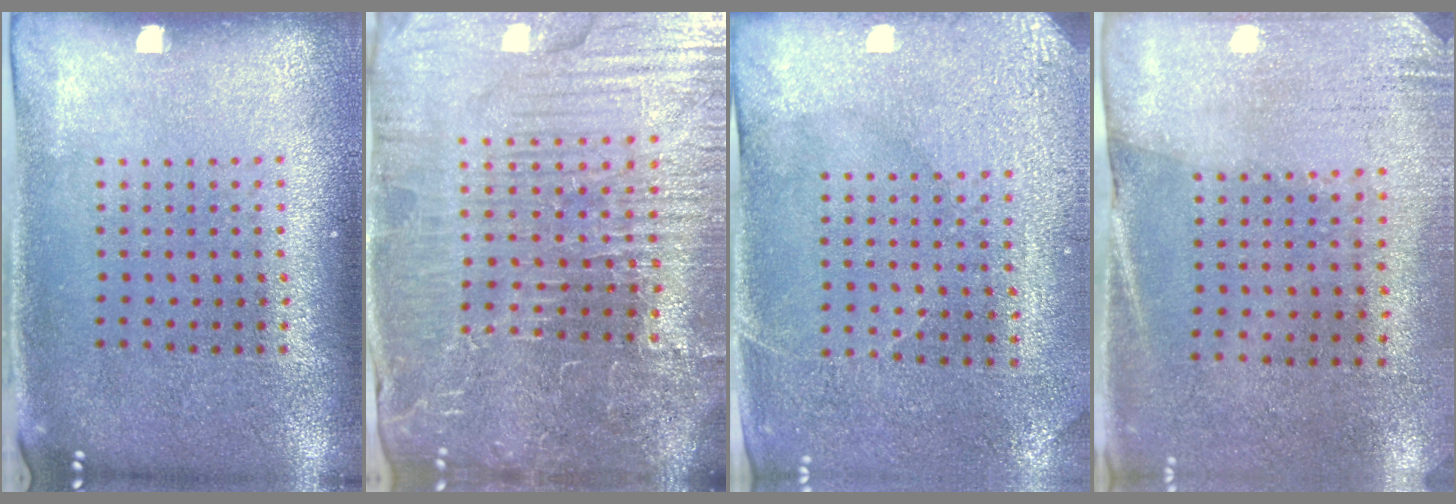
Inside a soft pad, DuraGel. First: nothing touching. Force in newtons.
{"total": 5.9, "press": 5.4, "slide": 2.4}
{"total": 2.9, "press": 2.7, "slide": 1.0}
{"total": 2.6, "press": 2.3, "slide": 1.3}